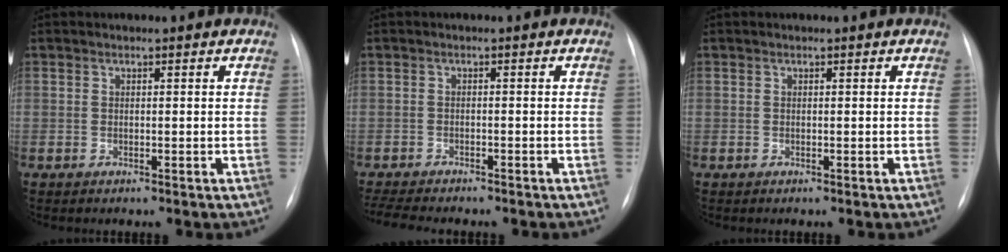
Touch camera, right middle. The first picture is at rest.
{"total": 7.4, "force": [-6.5, 1.4, 3.2], "torque": [-0.054, -0.006, -0.096]}
{"total": 0.0}